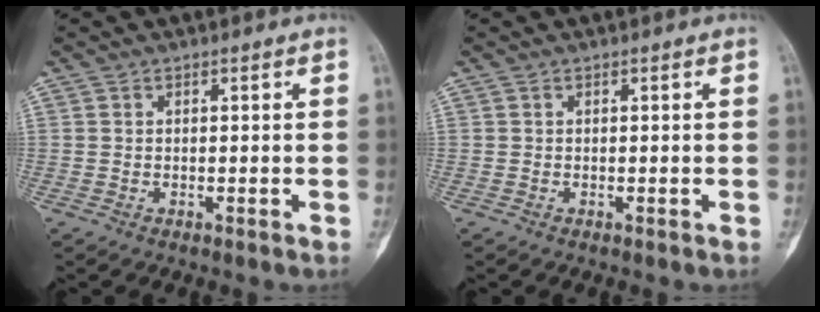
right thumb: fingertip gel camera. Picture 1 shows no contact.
{"total": 0.0}